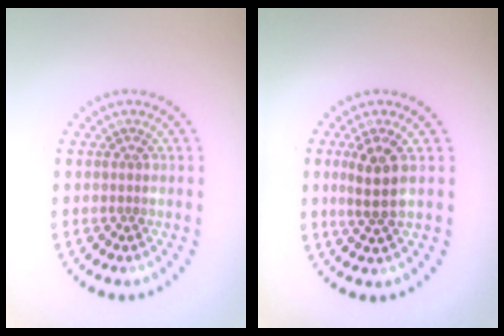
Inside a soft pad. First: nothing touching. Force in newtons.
{"total": 2.9, "press": 2.5, "slide": 1.4}